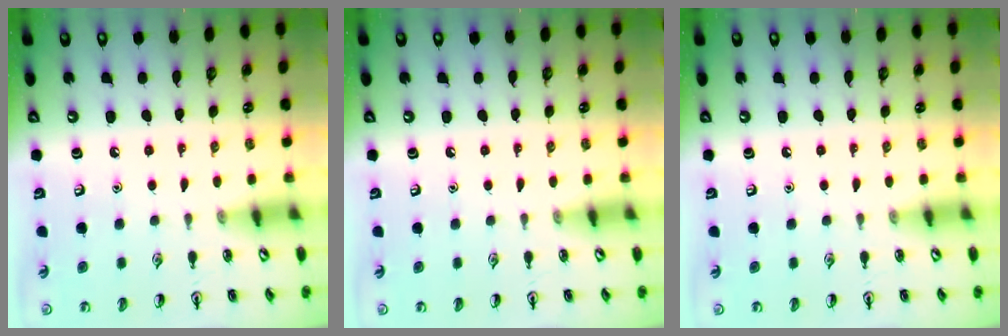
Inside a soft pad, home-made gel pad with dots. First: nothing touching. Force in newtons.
{"total": 0.0}
{"total": 0.0}